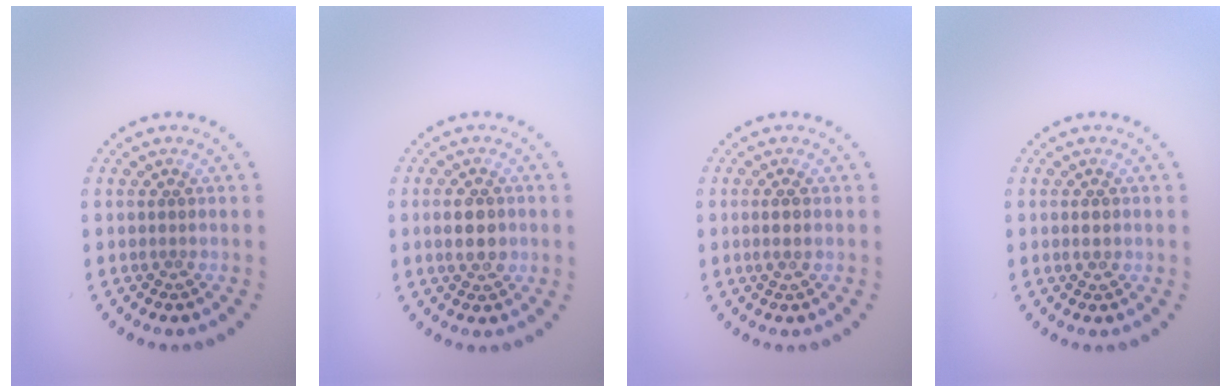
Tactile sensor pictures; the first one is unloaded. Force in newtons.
{"total": 2.8, "press": 2.8, "slide": 0.1}
{"total": 1.3, "press": 1.2, "slide": 0.7}
{"total": 1.2, "press": 1.2, "slide": 0.2}